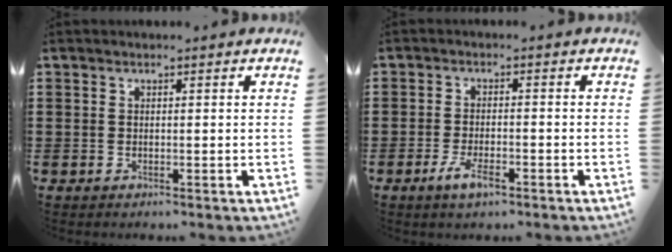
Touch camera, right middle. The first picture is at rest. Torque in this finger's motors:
{"motor_torque": [1.73, -0.10, 0.38, 0.08]}